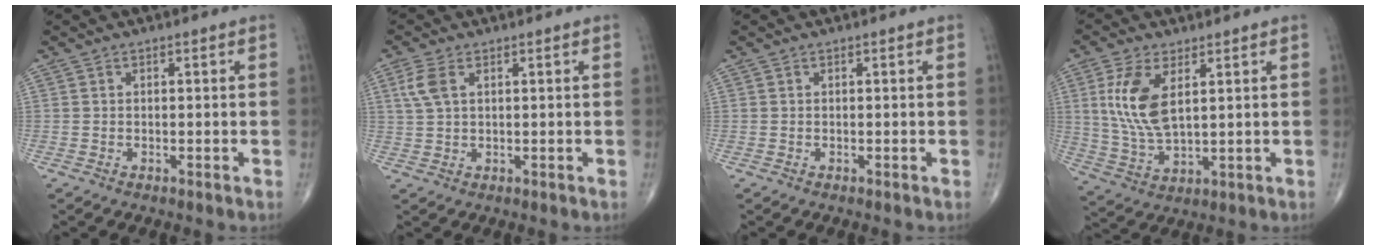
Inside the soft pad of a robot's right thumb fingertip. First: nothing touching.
{"total": 4.1, "force": [1.6, 2.1, 3.2], "torque": [-0.083, 0.009, 0.034]}
{"total": 0.0}
{"total": 10.9, "force": [3.3, 5.1, 9.0], "torque": [-0.191, -0.012, 0.073]}